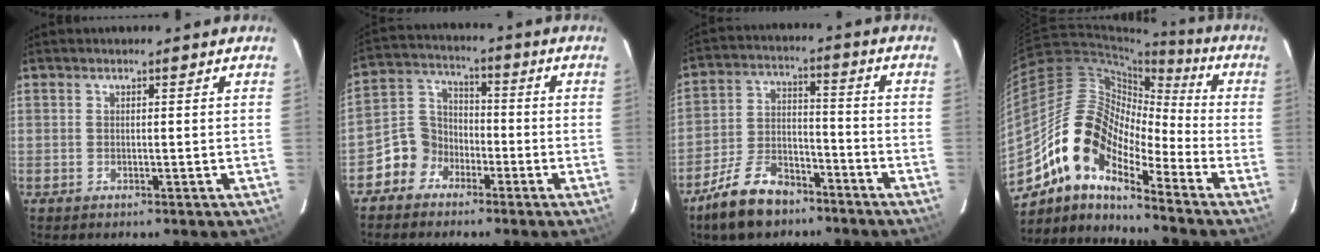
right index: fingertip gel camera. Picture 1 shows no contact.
{"total": 7.5, "force": [-4.3, 6.1, 0.9], "torque": [-0.024, 0.040, -0.090]}
{"total": 12.5, "force": [-9.0, 6.2, 6.0], "torque": [-0.136, 0.017, -0.154]}
{"total": 14.1, "force": [-10.0, 5.5, 8.3], "torque": [-0.133, 0.010, -0.205]}